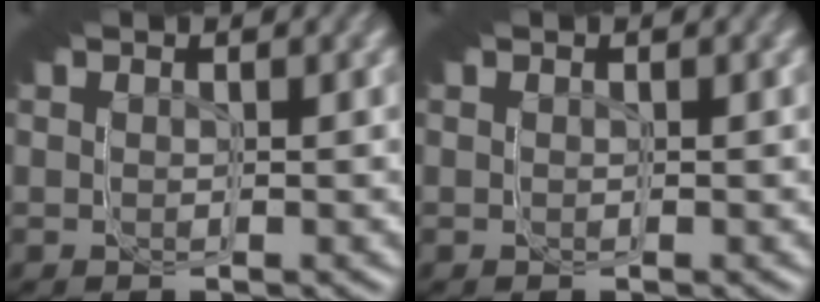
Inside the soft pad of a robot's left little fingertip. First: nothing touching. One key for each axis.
{"total": 0.0}